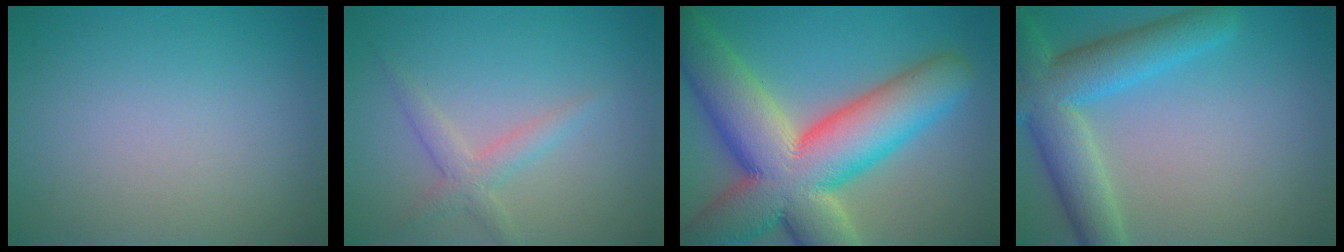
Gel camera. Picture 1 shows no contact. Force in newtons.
{"total": 2.2, "press": 2.2, "slide": 0.0}
{"total": 15.8, "press": 15.7, "slide": 0.9}
{"total": 7.3, "press": 7.3, "slide": 0.4}